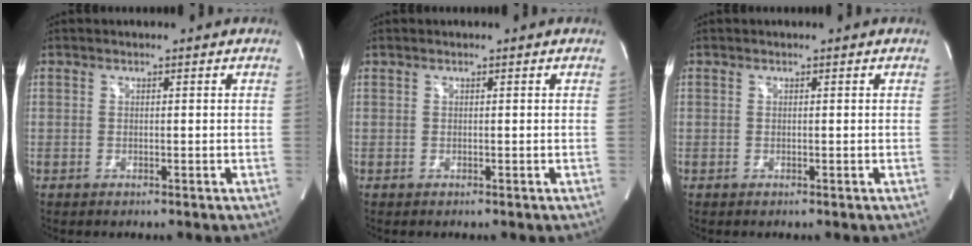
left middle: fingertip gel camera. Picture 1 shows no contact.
{"total": 0.0}
{"total": 0.0}